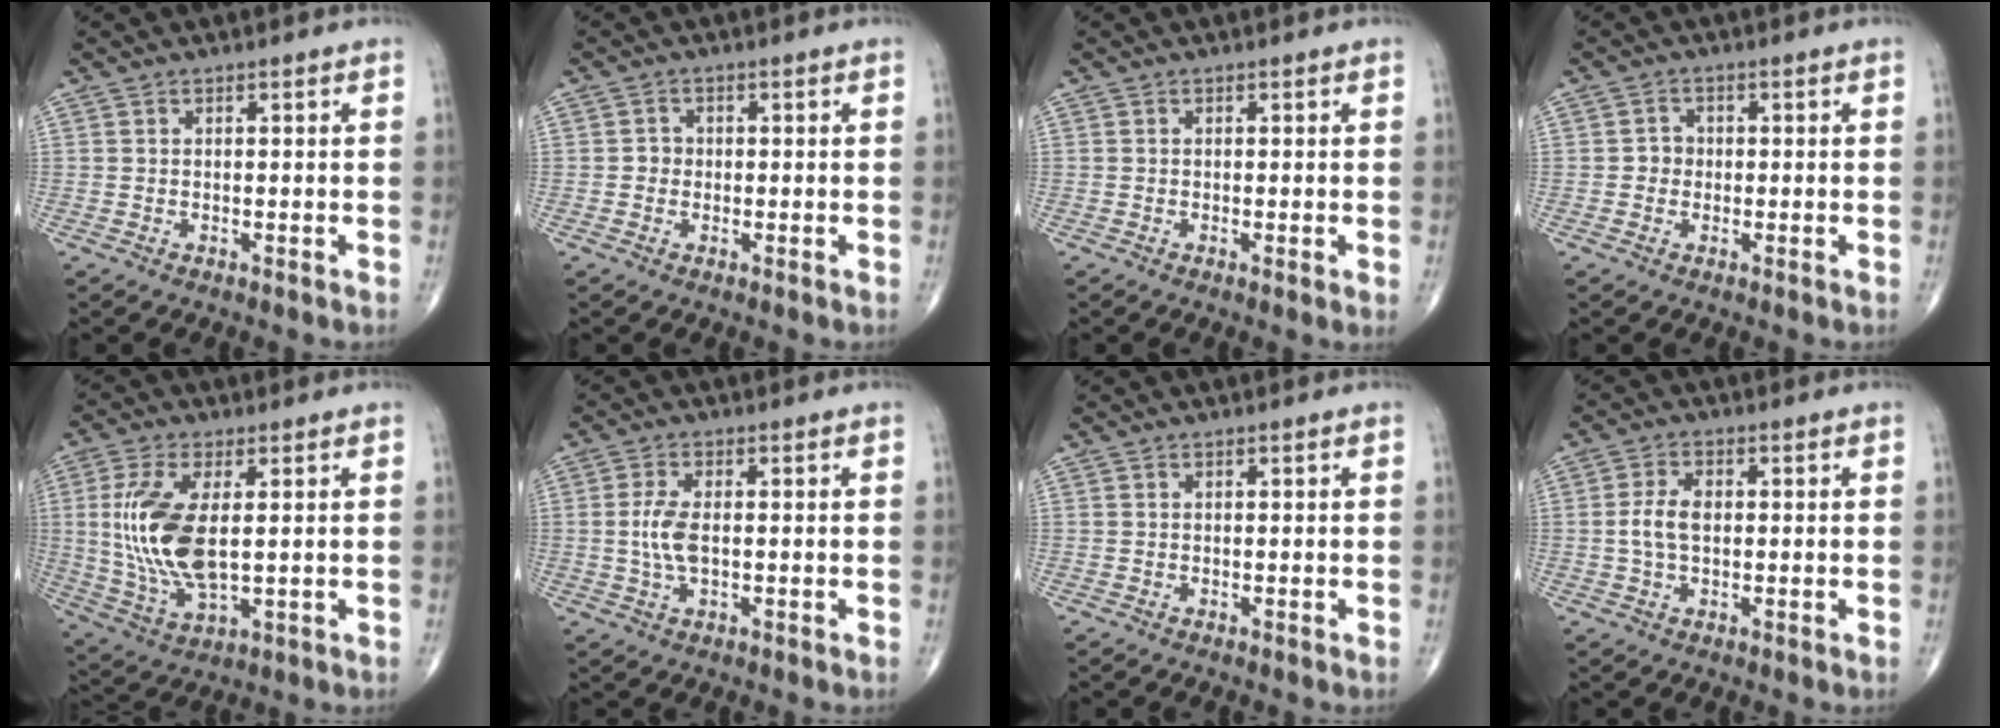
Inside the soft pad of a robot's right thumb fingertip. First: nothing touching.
{"total": 1.8, "force": [-0.3, 1.6, 0.6], "torque": [0.002, 0.007, -0.008]}
{"total": 1.2, "force": [-0.1, 0.1, 1.2], "torque": [-0.023, -0.005, -0.003]}
{"total": 2.3, "force": [-0.3, 2.1, 0.8], "torque": [0.002, 0.008, -0.010]}
{"total": 14.5, "force": [1.4, 6.5, 12.9], "torque": [-0.280, -0.013, 0.038]}
{"total": 5.0, "force": [-0.1, 2.3, 4.5], "torque": [-0.104, 0.000, -0.002]}
{"total": 0.0}
{"total": 4.7, "force": [0.0, 2.7, 3.9], "torque": [-0.084, 0.009, -0.004]}